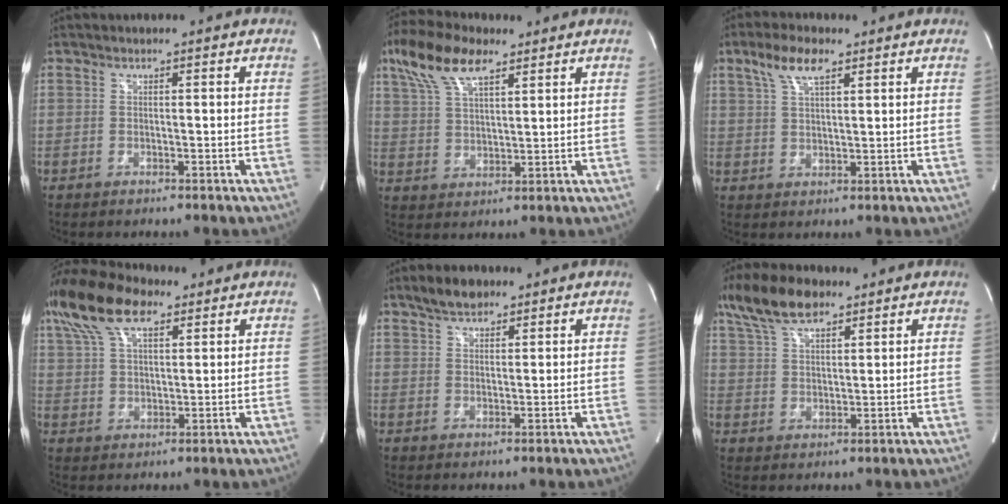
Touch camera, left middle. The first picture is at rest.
{"total": 10.3, "force": [6.5, 3.5, 7.2], "torque": [-0.154, 0.026, 0.129]}
{"total": 5.9, "force": [3.6, 1.7, 4.3], "torque": [-0.094, 0.015, 0.070]}
{"total": 12.5, "force": [8.1, 4.9, 8.2], "torque": [-0.176, 0.036, 0.155]}
{"total": 4.4, "force": [3.4, 2.0, 2.0], "torque": [-0.044, 0.012, 0.065]}
{"total": 9.7, "force": [7.1, 3.4, 5.7], "torque": [-0.118, 0.021, 0.136]}